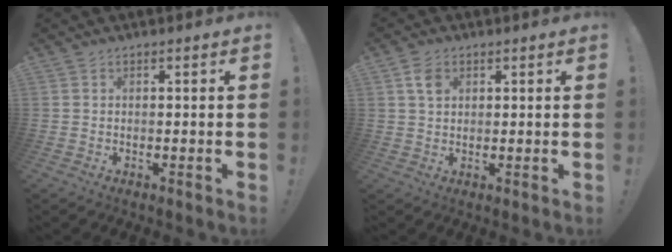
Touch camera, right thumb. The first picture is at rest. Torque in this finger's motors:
{"motor_torque": [0.11, 0.26, 0.08, 0.24, 0.00]}